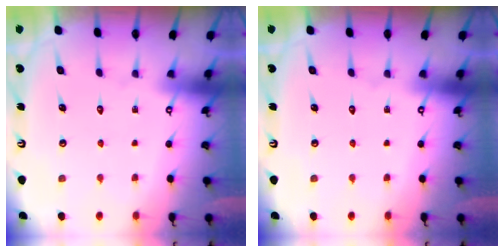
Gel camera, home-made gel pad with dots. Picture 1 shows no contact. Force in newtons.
{"total": 0.0}